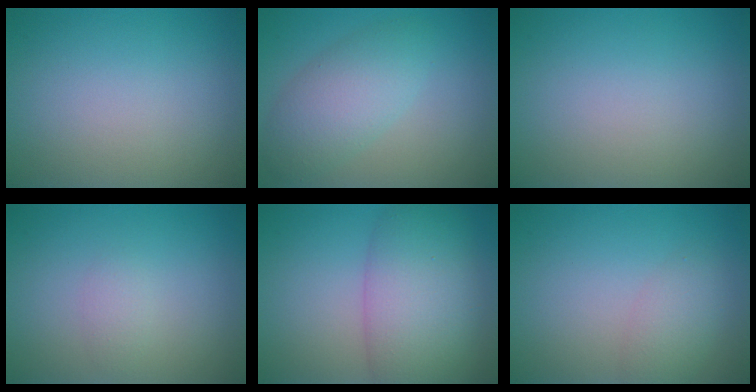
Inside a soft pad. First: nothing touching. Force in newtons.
{"total": 4.5, "press": 4.5, "slide": 0.0}
{"total": 0.0}
{"total": 1.1, "press": 1.1, "slide": 0.0}
{"total": 8.2, "press": 8.2, "slide": 0.3}
{"total": 2.1, "press": 2.1, "slide": 0.1}